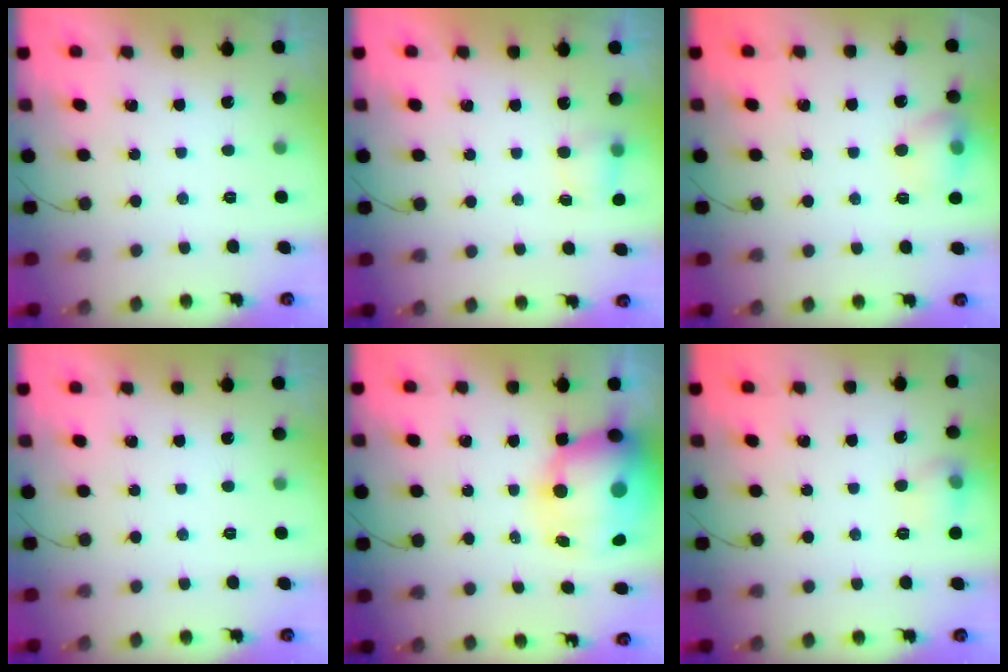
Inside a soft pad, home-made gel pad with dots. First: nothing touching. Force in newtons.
{"total": 4.2, "press": 4.0, "slide": 1.2}
{"total": 10.2, "press": 10.1, "slide": 1.5}
{"total": 0.0}
{"total": 18.1, "press": 17.6, "slide": 4.3}
{"total": 6.5, "press": 6.4, "slide": 1.3}